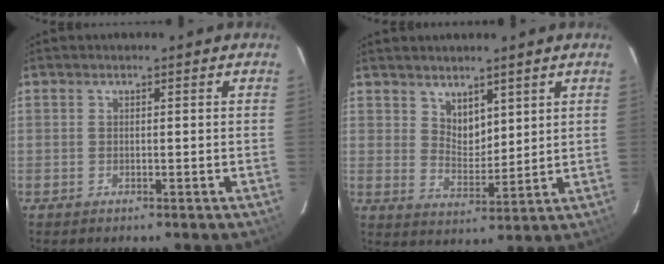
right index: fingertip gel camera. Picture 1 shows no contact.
{"total": 5.4, "force": [3.9, 2.9, 2.4], "torque": [-0.029, -0.001, 0.073]}